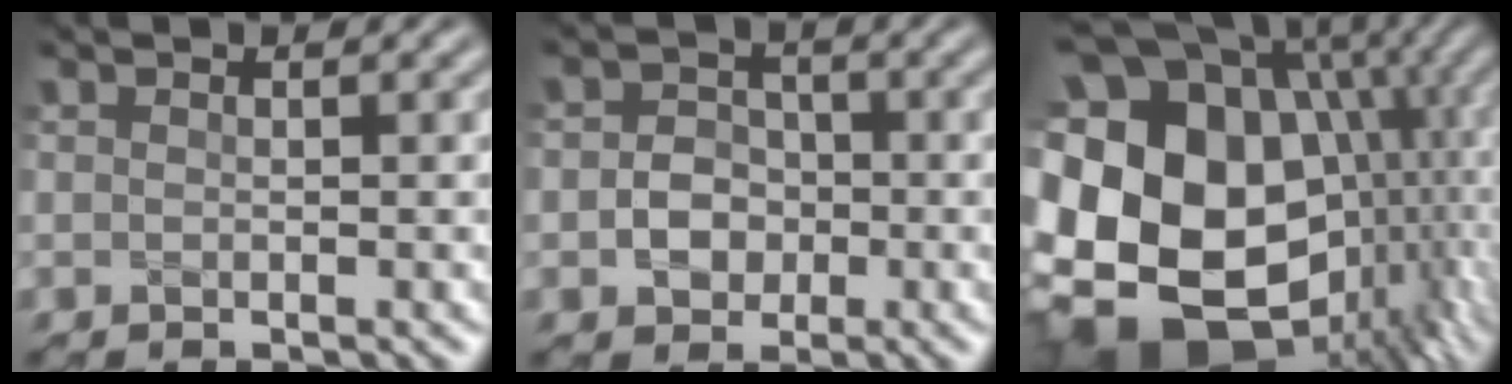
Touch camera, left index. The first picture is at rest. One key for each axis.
{"total": 2.9, "fx": -0.6, "fy": 2.5, "fz": 1.4, "tx": -0.005, "ty": 0.000, "tz": -0.017}
{"total": 22.7, "fx": -1.3, "fy": 17.5, "fz": 14.4, "tx": -0.279, "ty": 0.019, "tz": -0.039}